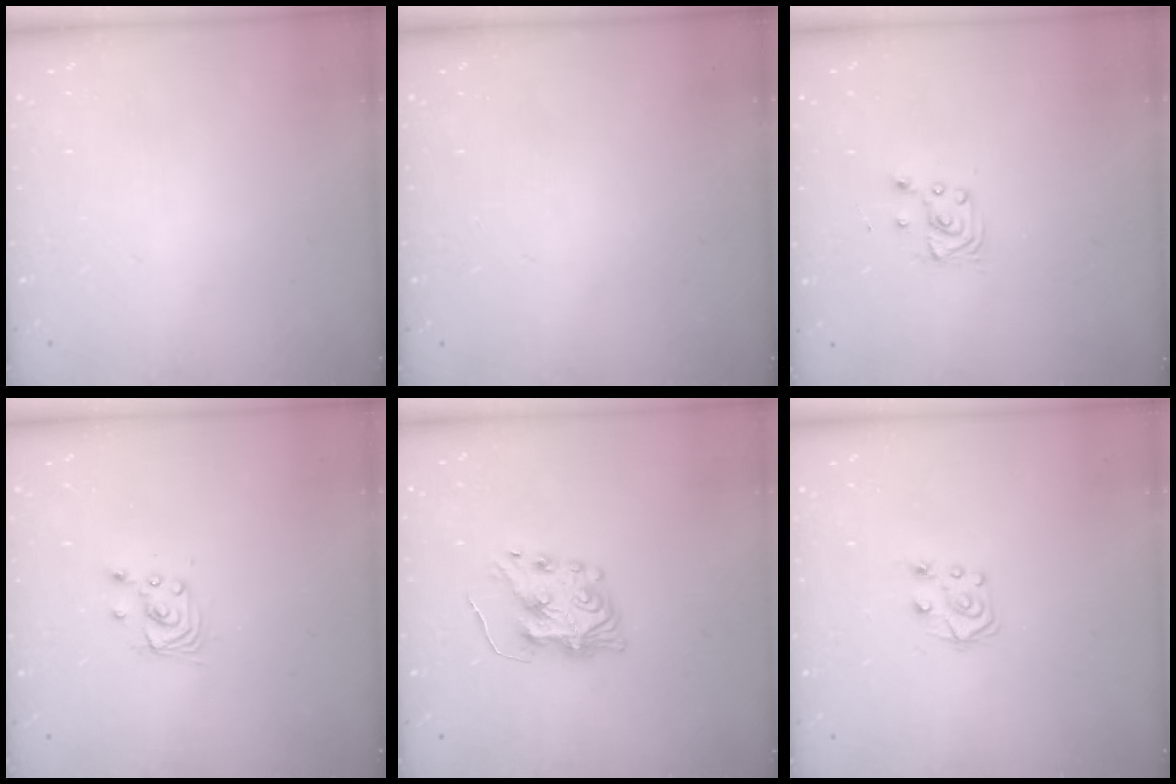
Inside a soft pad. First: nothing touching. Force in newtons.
{"total": 0.0}
{"total": 2.9, "press": 2.9, "slide": 0.4}
{"total": 2.7, "press": 2.7, "slide": 0.2}
{"total": 8.2, "press": 8.2, "slide": 0.7}
{"total": 5.7, "press": 5.7, "slide": 0.5}